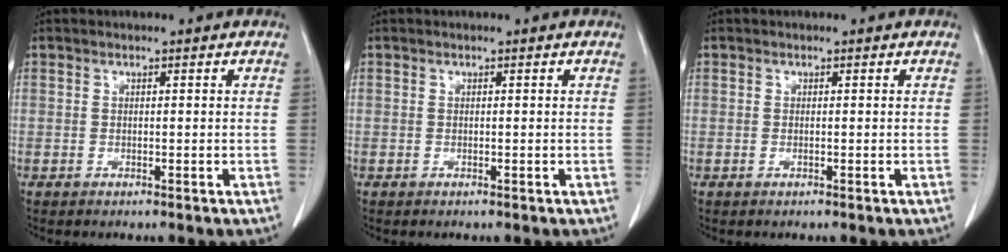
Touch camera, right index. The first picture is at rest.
{"total": 0.0}
{"total": 0.0}